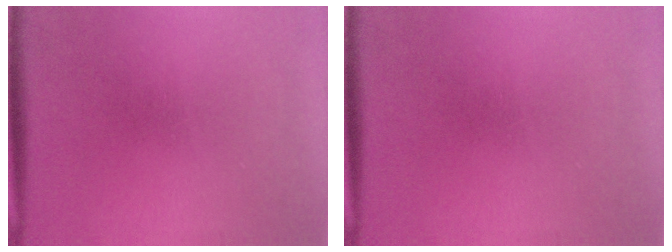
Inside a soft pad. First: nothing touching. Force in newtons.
{"total": 0.0}